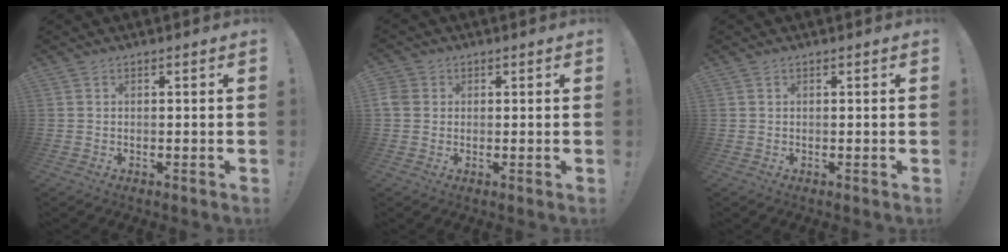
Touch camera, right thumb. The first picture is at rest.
{"total": 3.5, "force": [0.7, 3.2, 1.3], "torque": [-0.031, 0.005, 0.015]}
{"total": 0.0}